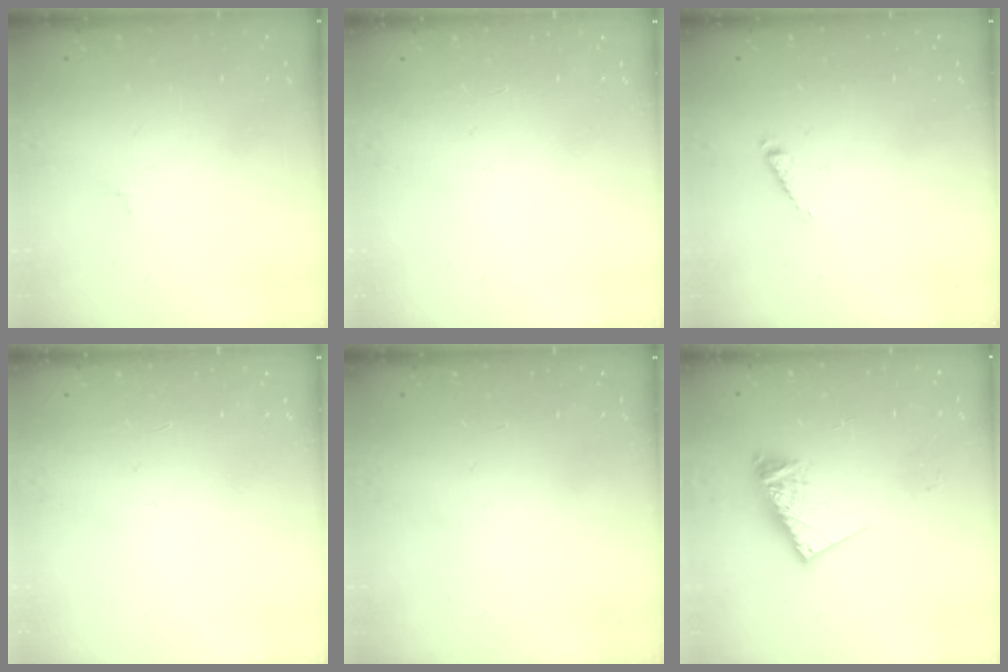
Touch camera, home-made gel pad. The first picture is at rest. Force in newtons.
{"total": 0.0}
{"total": 2.9, "press": 2.9, "slide": 0.3}
{"total": 0.0}
{"total": 0.0}
{"total": 10.2, "press": 10.1, "slide": 1.0}